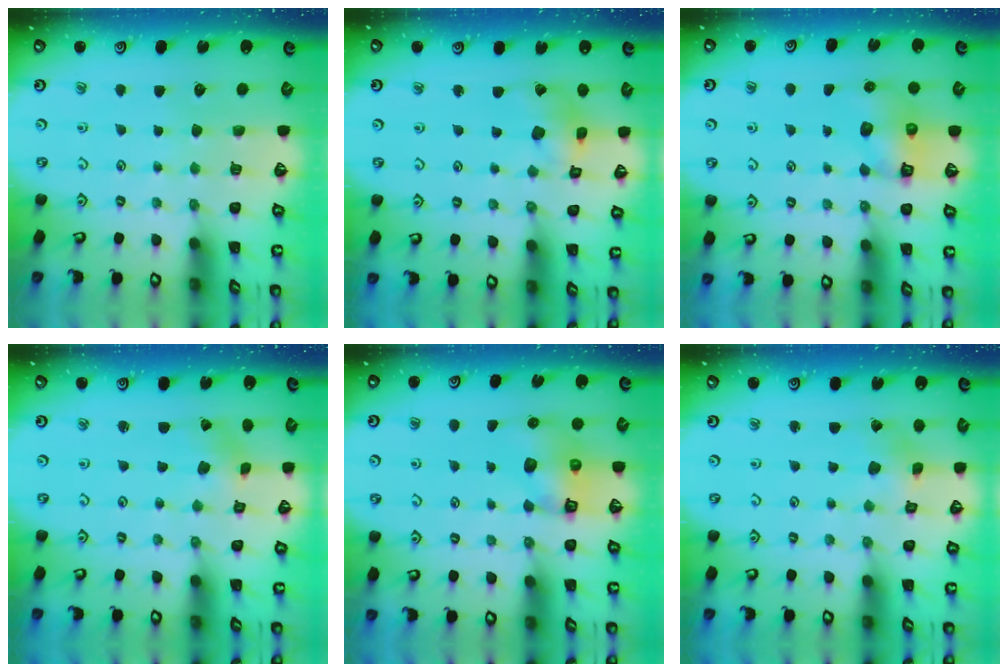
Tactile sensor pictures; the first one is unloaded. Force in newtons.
{"total": 7.2, "press": 7.2, "slide": 0.9}
{"total": 6.4, "press": 6.3, "slide": 0.8}
{"total": 1.1, "press": 1.1, "slide": 0.2}
{"total": 6.0, "press": 6.0, "slide": 0.7}
{"total": 1.7, "press": 1.6, "slide": 0.4}